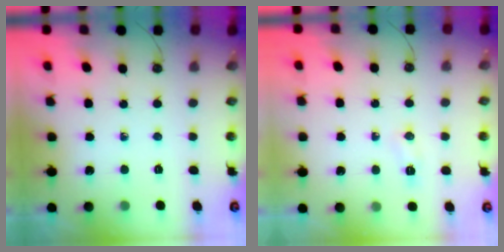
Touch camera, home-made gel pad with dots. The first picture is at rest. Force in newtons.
{"total": 4.5, "press": 4.4, "slide": 0.6}